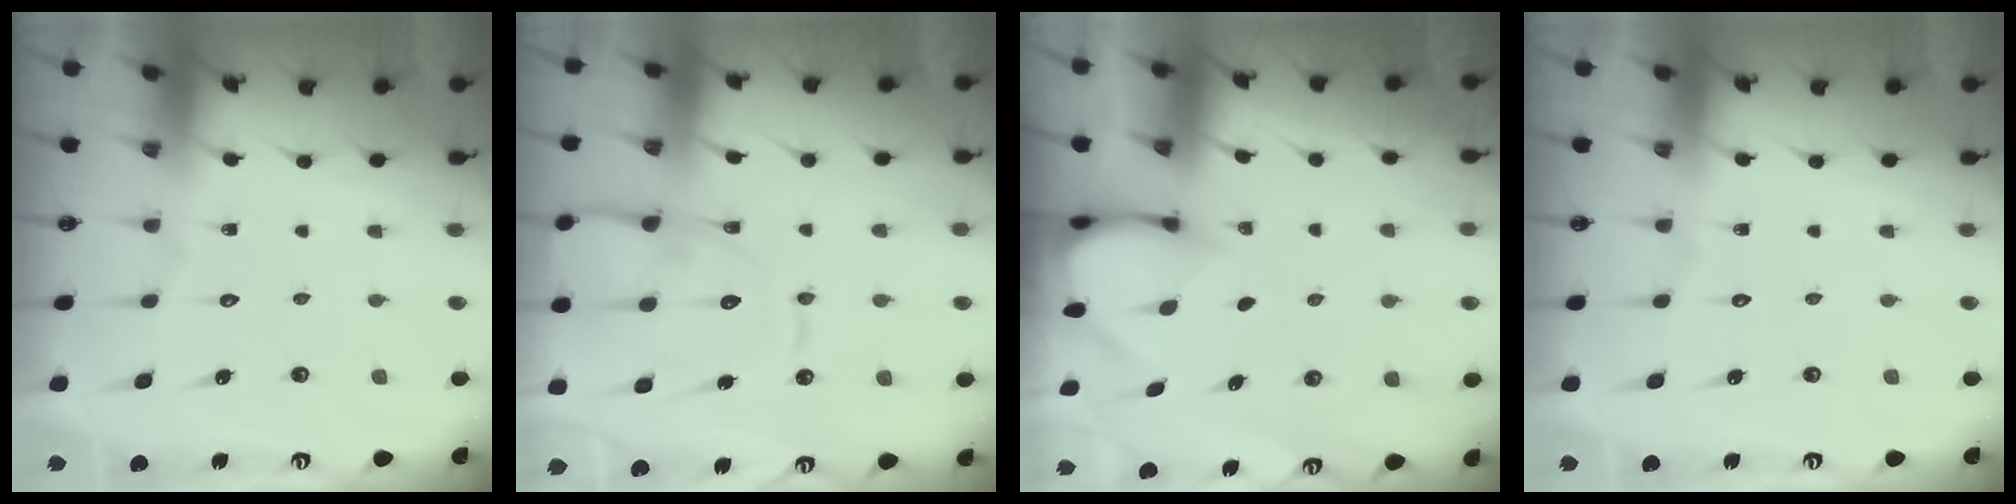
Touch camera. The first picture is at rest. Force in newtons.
{"total": 14.5, "press": 14.5, "slide": 1.2}
{"total": 2.9, "press": 2.9, "slide": 0.3}
{"total": 0.0}